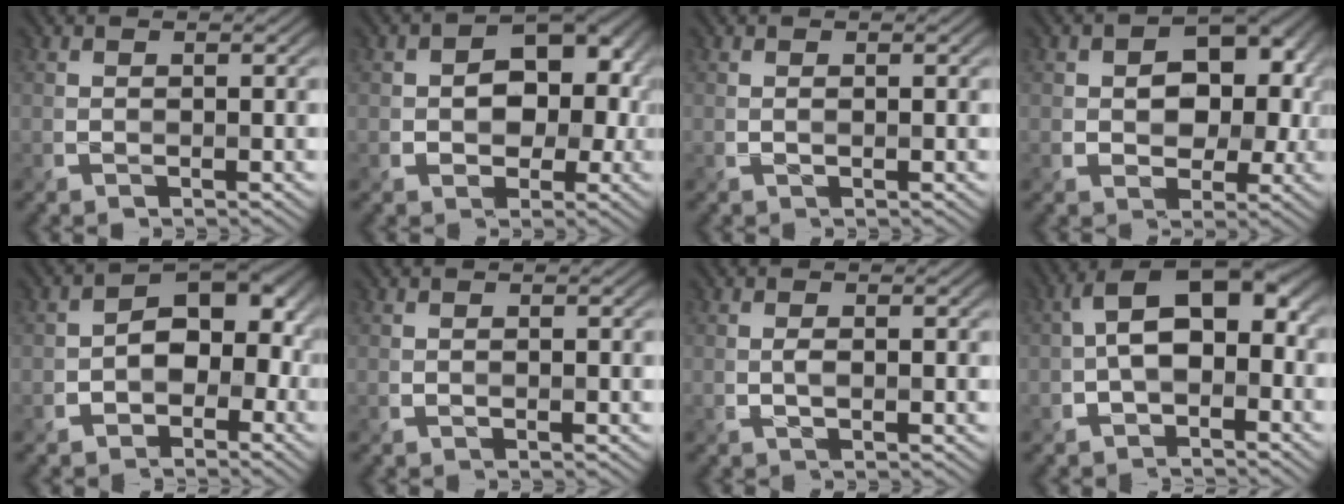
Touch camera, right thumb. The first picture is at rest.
{"total": 7.8, "force": [-0.2, 5.8, 5.2], "torque": [-0.055, 0.000, -0.006]}
{"total": 0.0}
{"total": 8.7, "force": [0.6, 6.4, 5.9], "torque": [-0.070, -0.006, 0.007]}
{"total": 6.3, "force": [-1.9, 4.5, 4.0], "torque": [-0.045, 0.005, -0.047]}
{"total": 0.0}
{"total": 0.8, "force": [-0.1, 0.1, 0.7], "torque": [-0.016, -0.001, -0.004]}
{"total": 8.0, "force": [-0.5, 4.6, 6.5], "torque": [-0.113, 0.015, -0.017]}